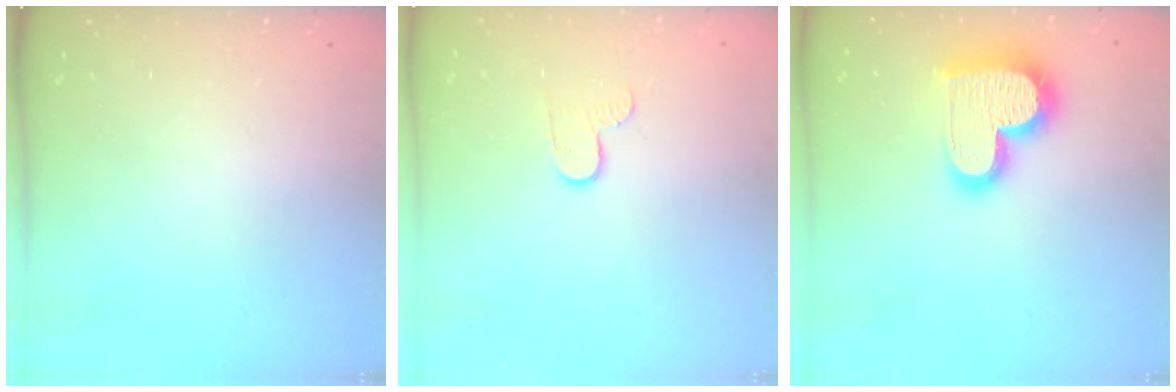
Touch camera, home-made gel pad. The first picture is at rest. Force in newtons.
{"total": 6.9, "press": 6.9, "slide": 0.7}
{"total": 20.7, "press": 20.7, "slide": 1.5}